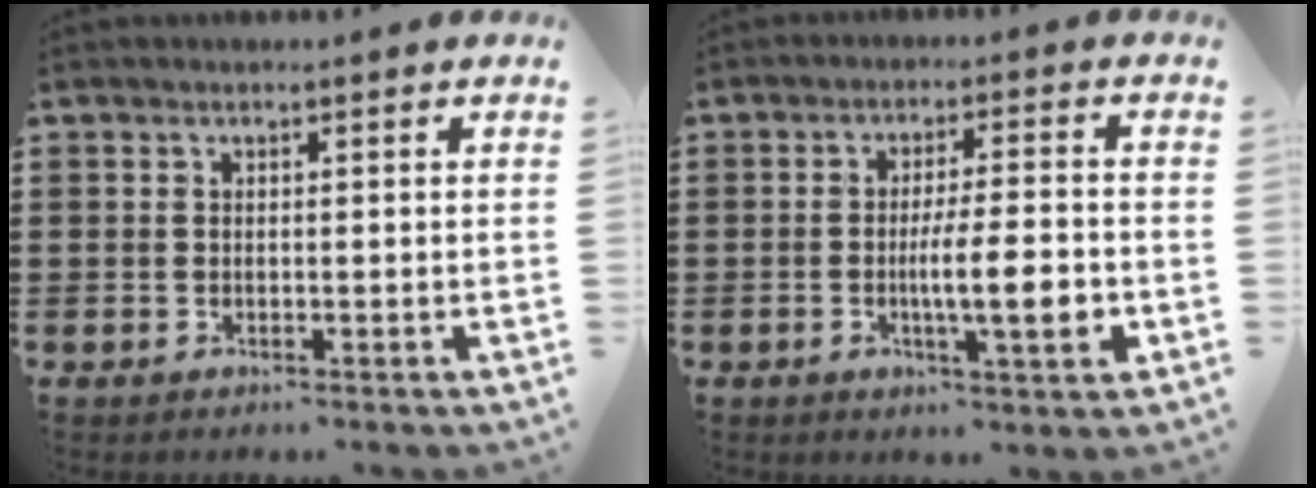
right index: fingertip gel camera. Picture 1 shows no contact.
{"total": 8.3, "force": [-1.8, 1.4, 8.0], "torque": [-0.123, -0.005, -0.030]}